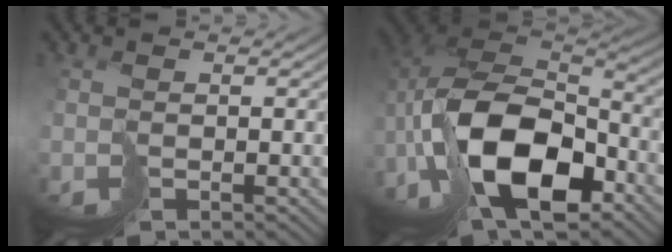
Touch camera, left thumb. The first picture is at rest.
{"total": 16.8, "force": [-7.2, 8.6, 12.5], "torque": [-0.255, -0.013, -0.132]}